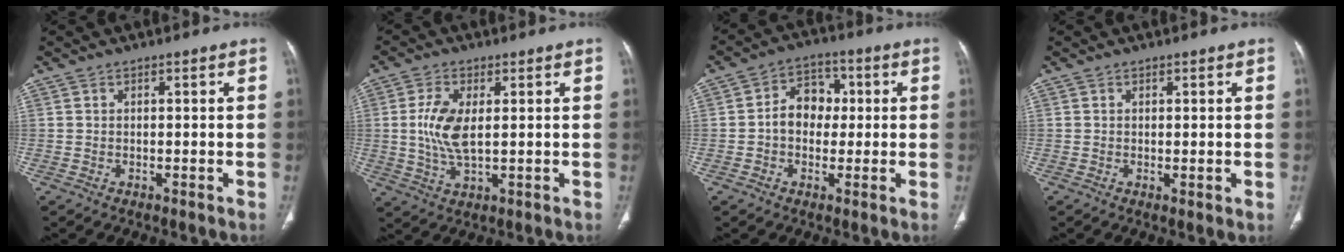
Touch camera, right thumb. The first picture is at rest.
{"total": 8.0, "force": [0.9, 3.7, 7.1], "torque": [-0.154, -0.008, 0.020]}
{"total": 7.7, "force": [0.1, 6.1, 4.7], "torque": [-0.045, 0.021, -0.009]}
{"total": 1.0, "force": [0.1, 0.3, 1.0], "torque": [-0.022, -0.007, 0.003]}